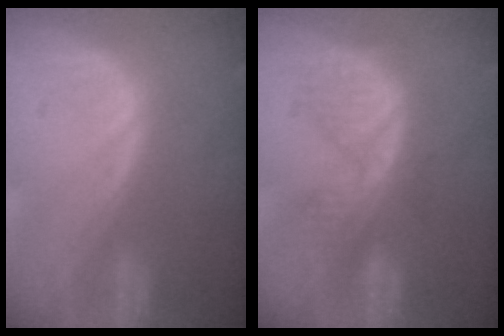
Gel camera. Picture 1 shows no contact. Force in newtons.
{"total": 6.4, "press": 6.2, "slide": 1.7}